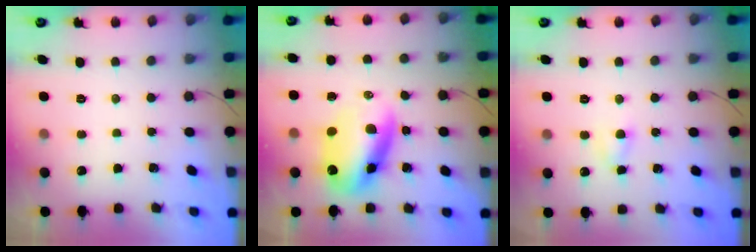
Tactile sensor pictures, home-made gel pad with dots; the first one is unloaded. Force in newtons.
{"total": 12.7, "press": 12.4, "slide": 3.1}
{"total": 3.9, "press": 3.7, "slide": 1.3}